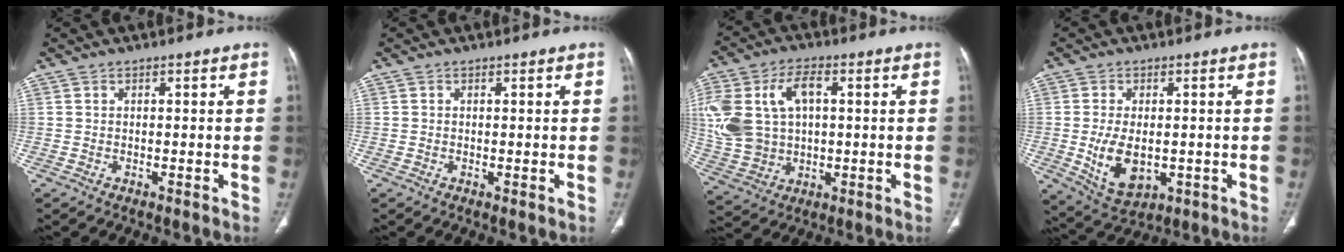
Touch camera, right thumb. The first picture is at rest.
{"total": 0.0}
{"total": 17.5, "force": [2.9, 11.6, 12.7], "torque": [-0.281, 0.016, 0.067]}
{"total": 9.3, "force": [-1.2, 5.6, 7.3], "torque": [-0.126, -0.010, -0.004]}